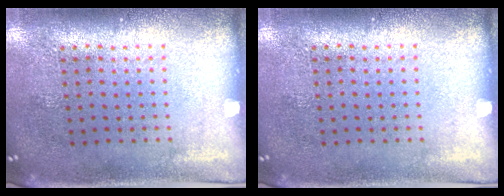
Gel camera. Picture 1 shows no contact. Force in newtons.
{"total": 0.0}